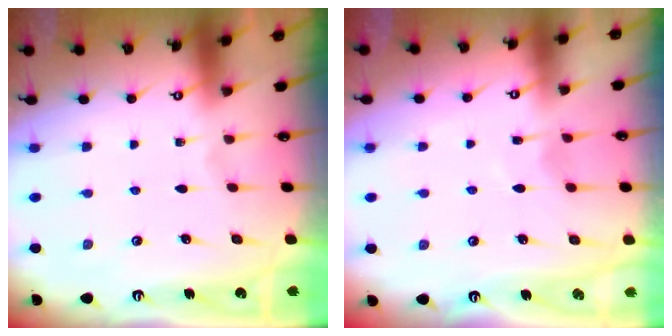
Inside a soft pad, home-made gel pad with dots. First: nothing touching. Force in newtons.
{"total": 4.2, "press": 4.2, "slide": 0.5}